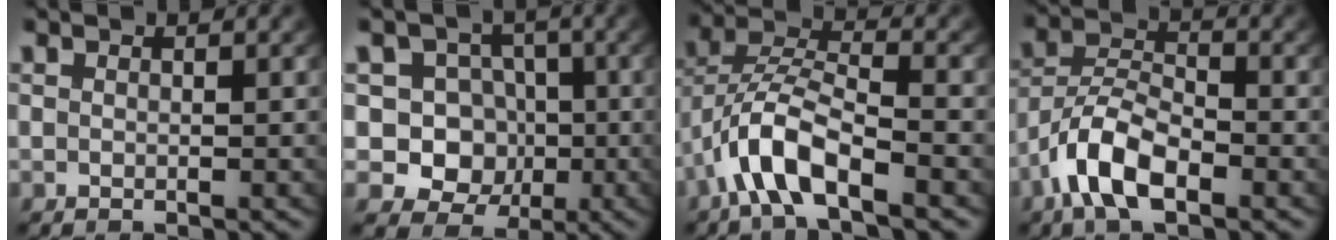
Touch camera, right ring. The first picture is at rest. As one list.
[{"total": 12.2, "force": [-1.2, 11.4, 4.1], "torque": [-0.124, -0.061, -0.015]}, {"total": 6.3, "force": [-1.3, 3.9, 4.7], "torque": [-0.112, -0.010, -0.027]}, {"total": 5.7, "force": [-2.8, 3.1, 3.9], "torque": [-0.081, -0.015, -0.049]}]